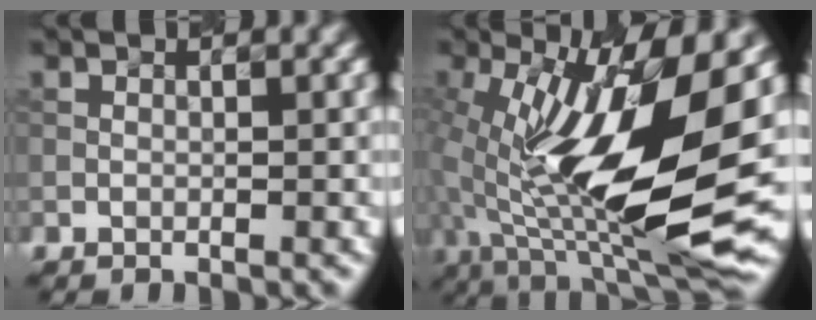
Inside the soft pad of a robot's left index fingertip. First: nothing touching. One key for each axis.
{"total": 15.0, "fx": -0.5, "fy": 5.9, "fz": 13.7, "tx": -0.247, "ty": -0.013, "tz": -0.011}